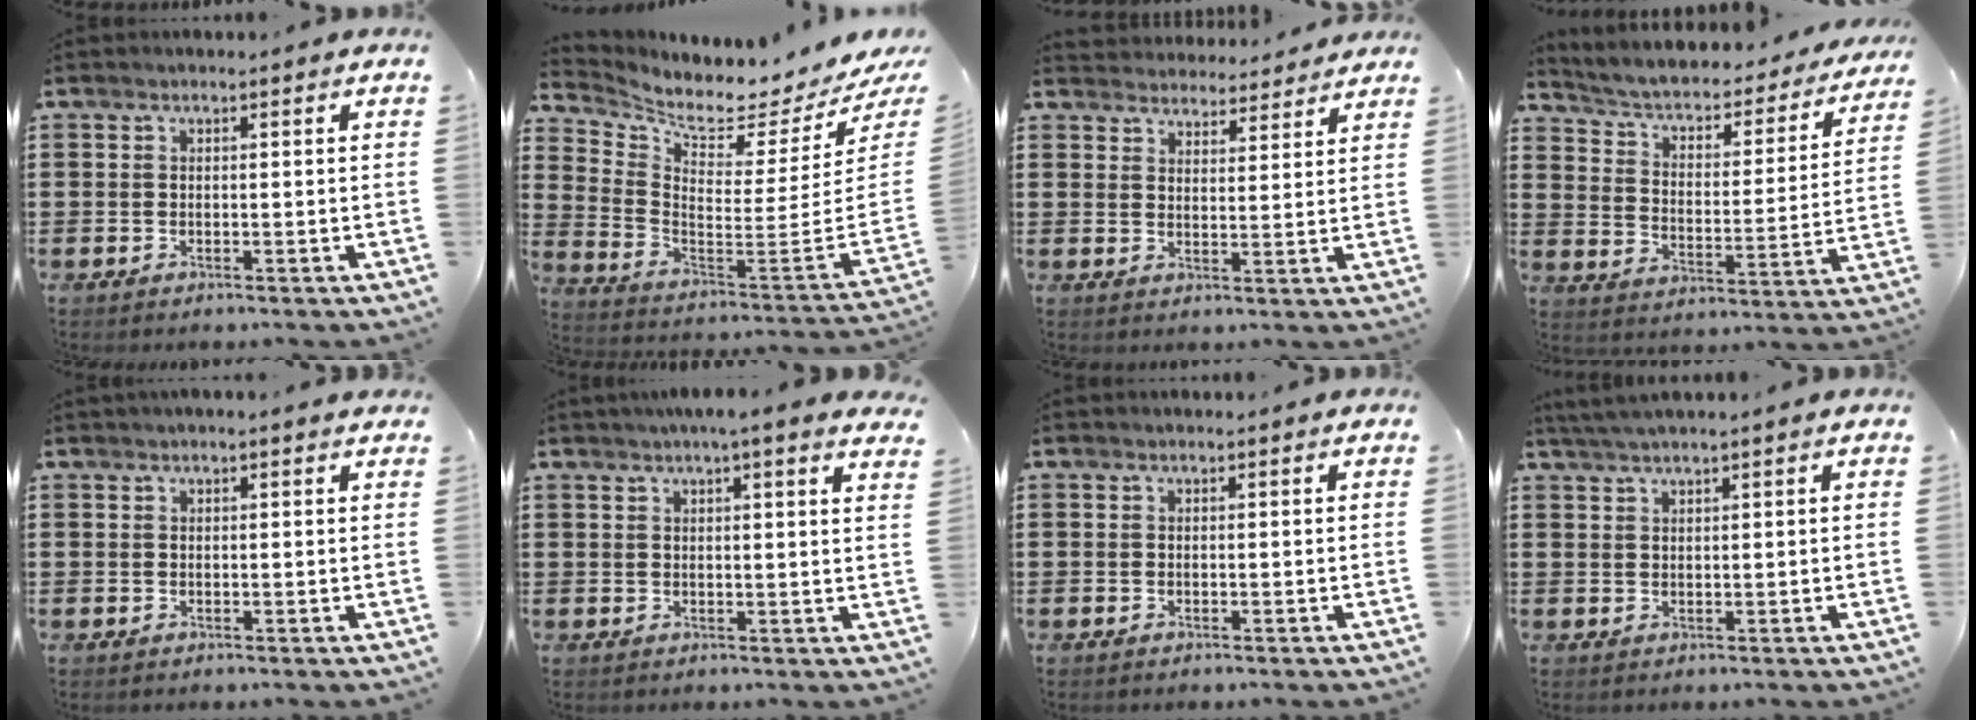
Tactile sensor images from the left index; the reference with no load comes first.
{"total": 3.5, "force": [3.0, 0.4, 1.7], "torque": [-0.049, -0.059, 0.042]}
{"total": 4.0, "force": [4.0, 0.2, -0.3], "torque": [-0.010, -0.023, 0.073]}
{"total": 2.9, "force": [2.0, 1.3, 1.6], "torque": [-0.046, -0.023, 0.023]}
{"total": 0.8, "force": [0.8, 0.2, 0.2], "torque": [-0.006, 0.000, 0.016]}
{"total": 3.5, "force": [2.9, -0.5, 2.0], "torque": [-0.046, -0.003, 0.052]}
{"total": 0.0}
{"total": 2.0, "force": [1.8, -0.3, 0.9], "torque": [-0.020, -0.001, 0.035]}